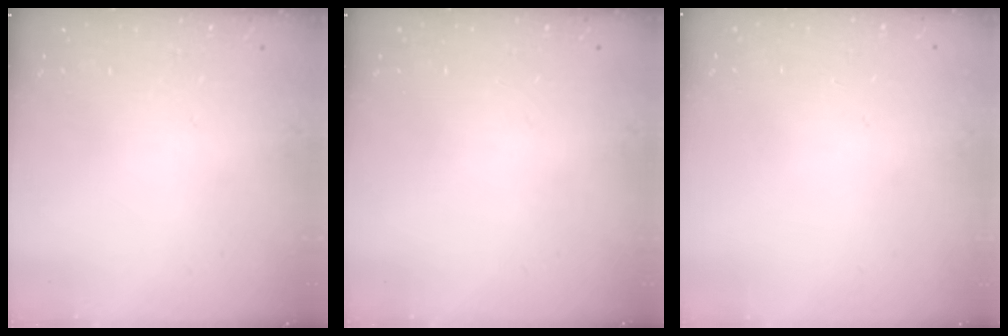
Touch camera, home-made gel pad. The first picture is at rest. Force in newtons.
{"total": 0.0}
{"total": 0.0}